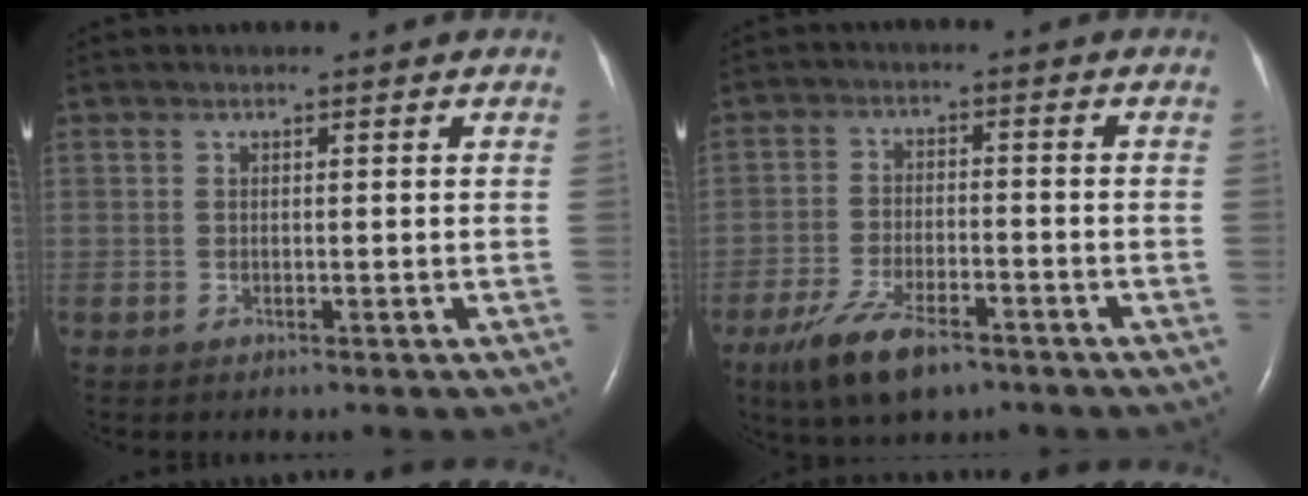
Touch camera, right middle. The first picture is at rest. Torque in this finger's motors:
{"motor_torque": [0.80, -0.74, 0.15, 0.04]}